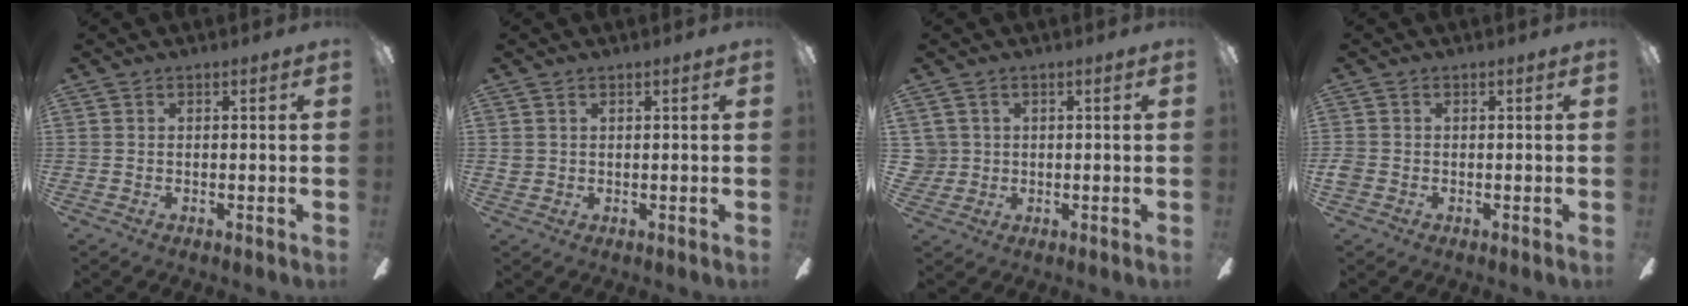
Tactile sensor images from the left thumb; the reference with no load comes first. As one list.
[{"total": 1.4, "force": [0.7, 1.1, 0.3], "torque": [-0.008, 0.002, 0.014]}, {"total": 3.3, "force": [0.9, 3.1, 0.3], "torque": [-0.016, 0.008, 0.018]}, {"total": 1.6, "force": [-0.4, 1.4, 0.6], "torque": [-0.009, 0.004, -0.006]}]